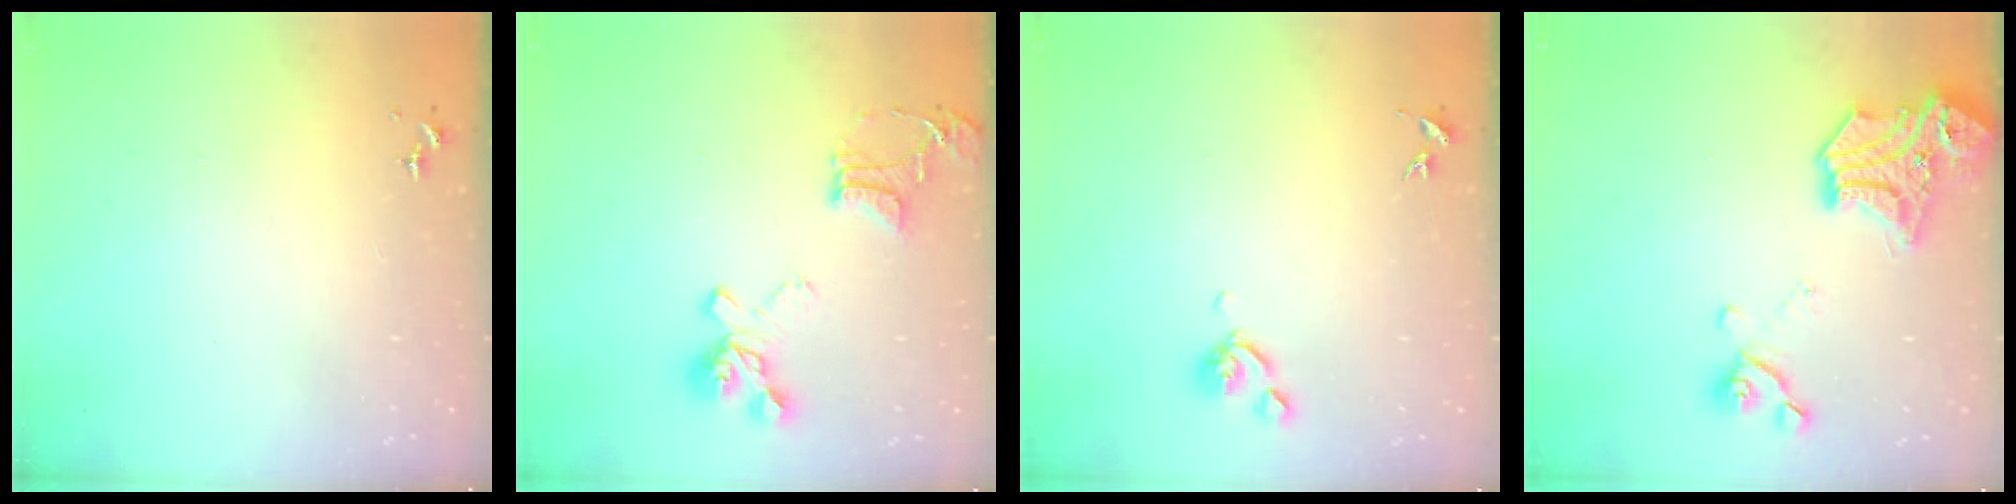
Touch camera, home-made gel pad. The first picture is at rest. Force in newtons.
{"total": 18.1, "press": 18.0, "slide": 1.8}
{"total": 6.2, "press": 6.1, "slide": 1.4}
{"total": 19.1, "press": 19.1, "slide": 0.7}